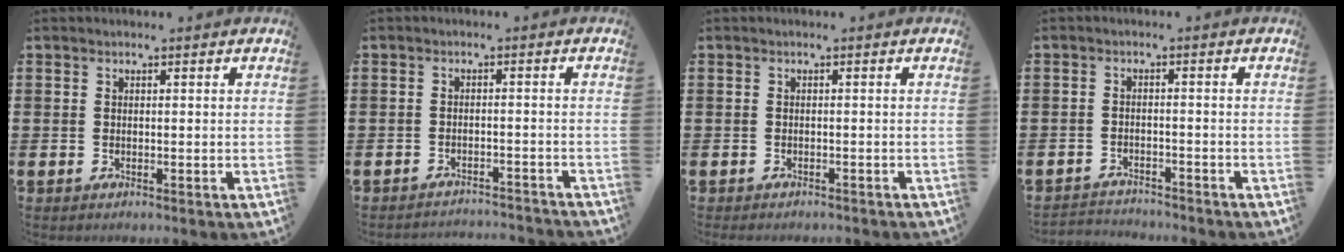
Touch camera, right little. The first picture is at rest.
{"total": 1.5, "force": [-1.5, -0.1, -0.1], "torque": [-0.001, 0.005, -0.032]}
{"total": 0.5, "force": [-0.5, 0.0, 0.0], "torque": [-0.001, -0.002, -0.011]}
{"total": 2.2, "force": [-2.2, 0.1, -0.3], "torque": [-0.002, 0.002, -0.048]}